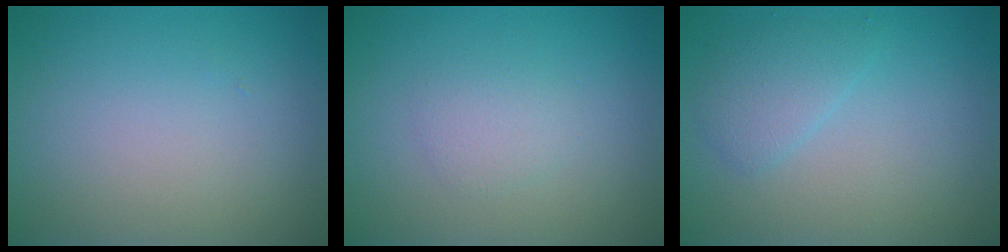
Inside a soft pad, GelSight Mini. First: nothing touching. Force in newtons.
{"total": 1.5, "press": 1.5, "slide": 0.0}
{"total": 2.0, "press": 2.0, "slide": 0.1}